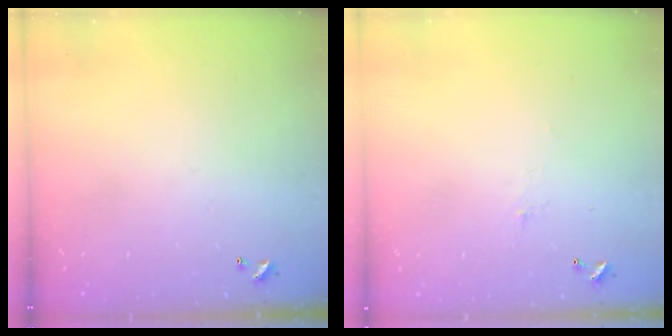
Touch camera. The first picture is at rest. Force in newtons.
{"total": 1.5, "press": 1.3, "slide": 0.6}